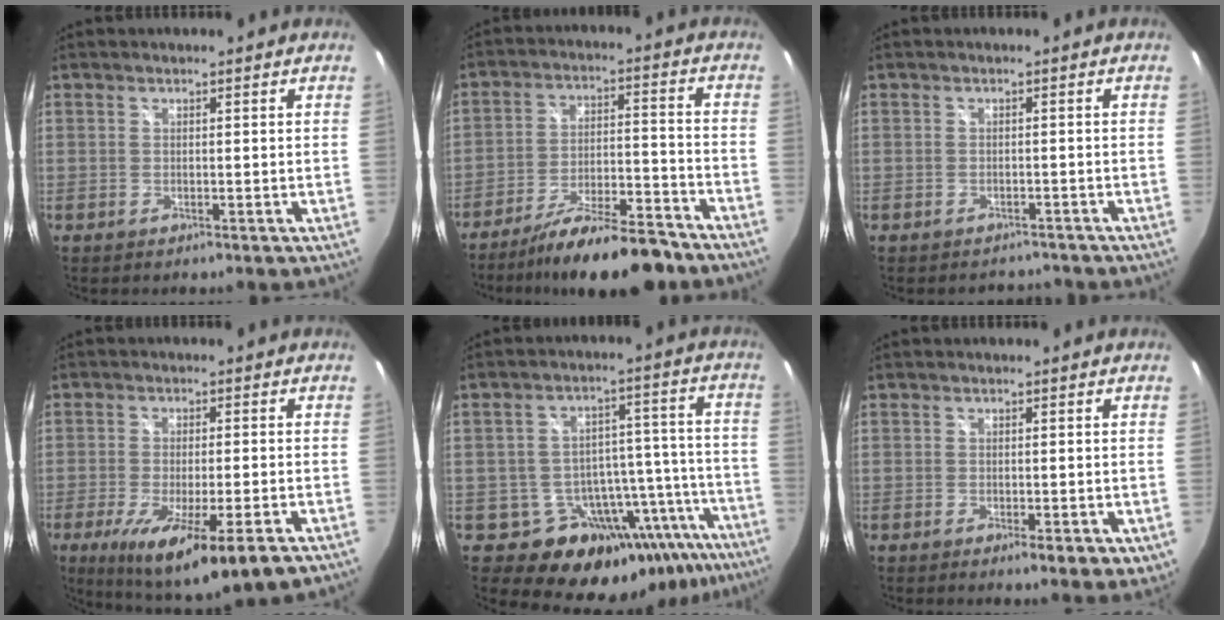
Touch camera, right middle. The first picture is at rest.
{"total": 16.3, "force": [-13.5, 3.3, 8.4], "torque": [-0.151, -0.010, -0.206]}
{"total": 3.4, "force": [-3.0, 1.5, 0.3], "torque": [-0.004, 0.005, -0.039]}
{"total": 16.2, "force": [-8.6, 2.7, 13.4], "torque": [-0.237, -0.061, -0.134]}
{"total": 18.3, "force": [-13.2, 10.6, 6.9], "torque": [-0.095, 0.041, -0.166]}
{"total": 4.7, "force": [-1.5, 1.7, 4.1], "torque": [-0.065, -0.018, -0.017]}